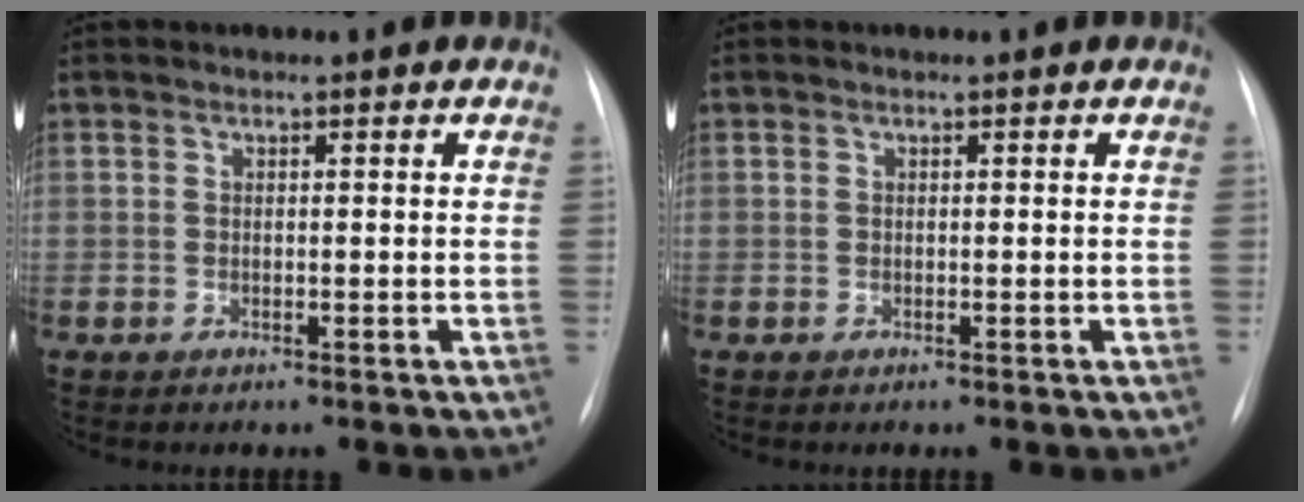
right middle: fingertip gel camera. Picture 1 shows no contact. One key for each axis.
{"total": 0.0}